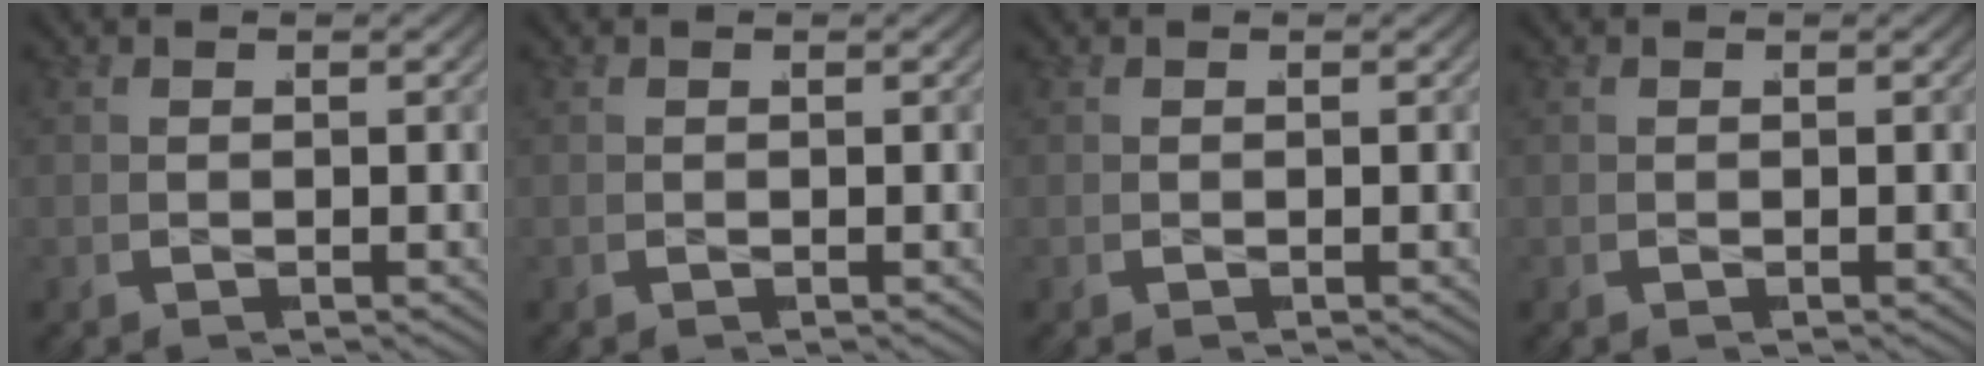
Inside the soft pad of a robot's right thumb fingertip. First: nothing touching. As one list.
[{"total": 0.0}, {"total": 0.0}, {"total": 0.0}]